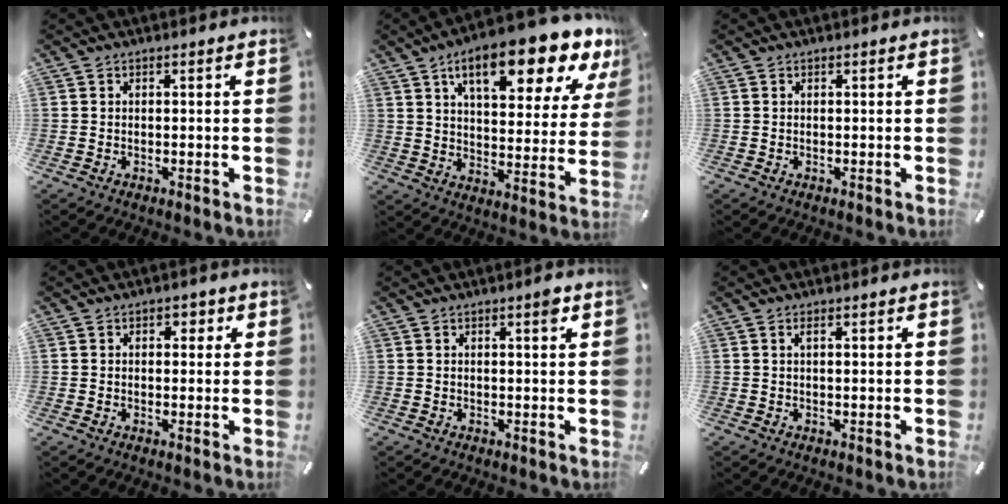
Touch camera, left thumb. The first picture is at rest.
{"total": 18.5, "force": [11.8, 6.9, 12.5], "torque": [-0.177, -0.069, 0.186]}
{"total": 0.0}
{"total": 2.0, "force": [0.6, 1.5, 1.3], "torque": [-0.011, 0.002, 0.005]}
{"total": 2.1, "force": [1.1, 0.4, 1.8], "torque": [-0.021, -0.004, 0.014]}
{"total": 1.2, "force": [0.4, 0.2, 1.1], "torque": [-0.022, 0.000, 0.007]}